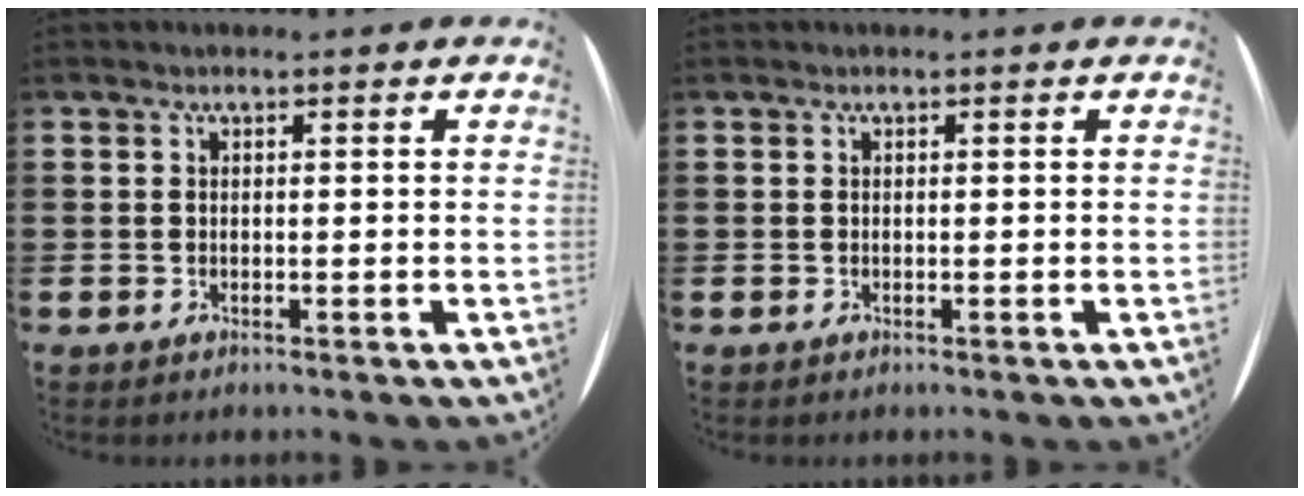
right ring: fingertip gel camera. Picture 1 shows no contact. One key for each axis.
{"total": 0.0}